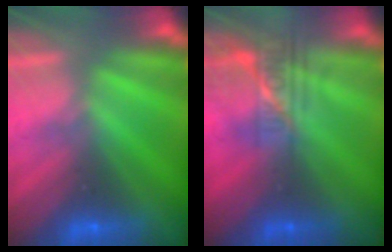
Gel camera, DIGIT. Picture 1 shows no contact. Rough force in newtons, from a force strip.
{"total": 2.3}